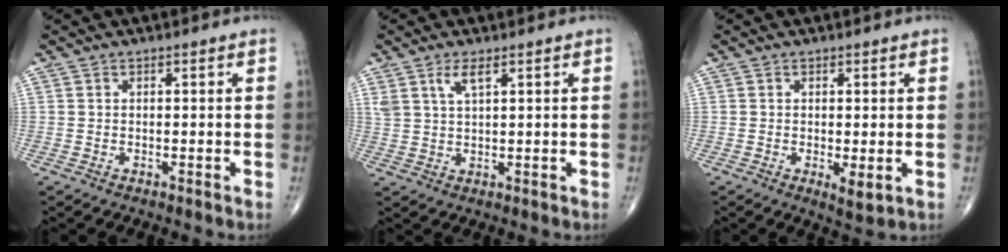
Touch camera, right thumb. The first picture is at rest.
{"total": 3.5, "force": [2.0, 1.0, 2.7], "torque": [-0.057, -0.006, 0.044]}
{"total": 3.0, "force": [-0.5, 1.0, 2.8], "torque": [-0.045, -0.011, -0.007]}